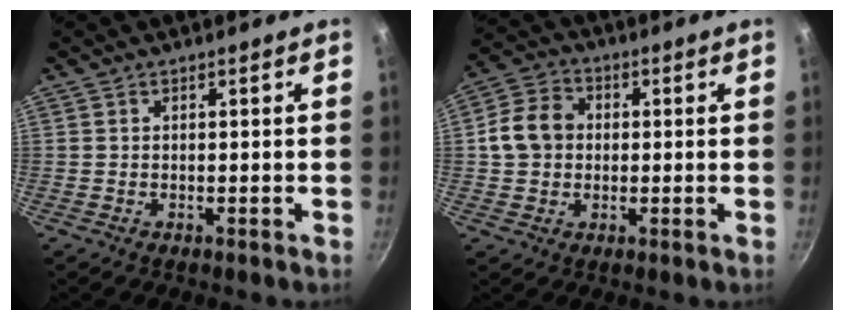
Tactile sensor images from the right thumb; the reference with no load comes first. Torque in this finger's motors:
{"motor_torque": [-0.12, 0.36, 0.15, -0.15, 0.10]}